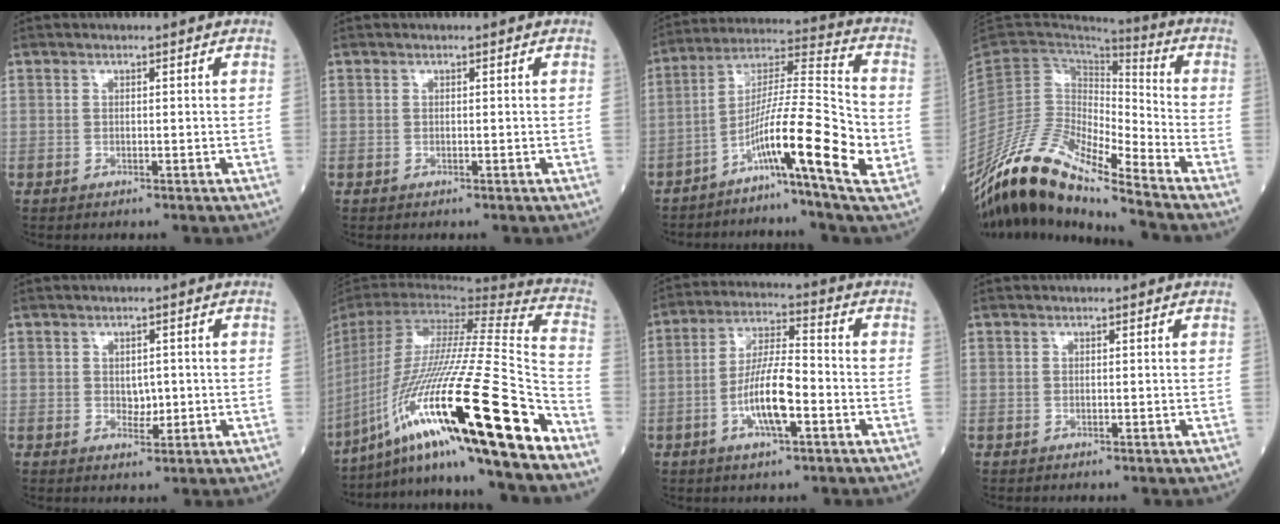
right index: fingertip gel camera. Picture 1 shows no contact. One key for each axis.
{"total": 0.0}
{"total": 14.5, "fx": -5.2, "fy": -0.3, "fz": 13.5, "tx": -0.238, "ty": 0.001, "tz": -0.103}
{"total": 17.0, "fx": -13.6, "fy": 2.0, "fz": 9.9, "tx": -0.187, "ty": 0.015, "tz": -0.256}
{"total": 2.4, "fx": -0.1, "fy": 1.6, "fz": 1.8, "tx": -0.022, "ty": 0.000, "tz": 0.002}
{"total": 31.3, "fx": -16.9, "fy": 1.2, "fz": 26.3, "tx": -0.472, "ty": -0.047, "tz": -0.297}
{"total": 9.7, "fx": -3.0, "fy": 2.1, "fz": 8.9, "tx": -0.174, "ty": 0.008, "tz": -0.056}
{"total": 0.0}